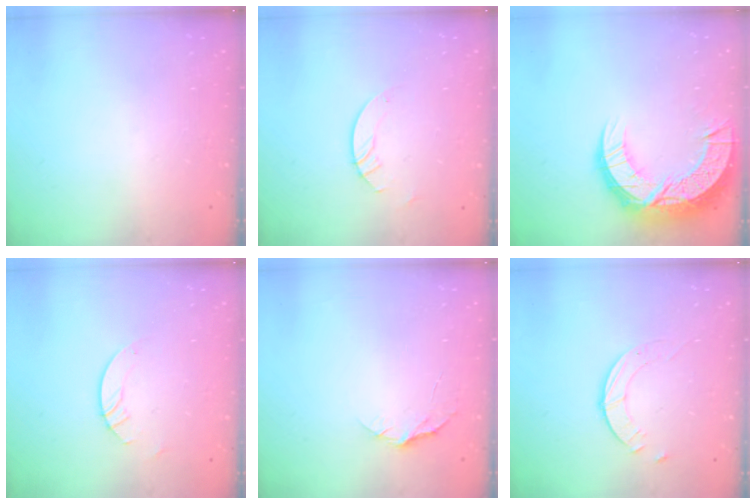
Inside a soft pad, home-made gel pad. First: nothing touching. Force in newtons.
{"total": 3.0, "press": 3.0, "slide": 0.3}
{"total": 17.6, "press": 17.6, "slide": 1.4}
{"total": 3.0, "press": 3.0, "slide": 0.3}
{"total": 5.0, "press": 5.0, "slide": 0.6}
{"total": 2.3, "press": 2.3, "slide": 0.3}